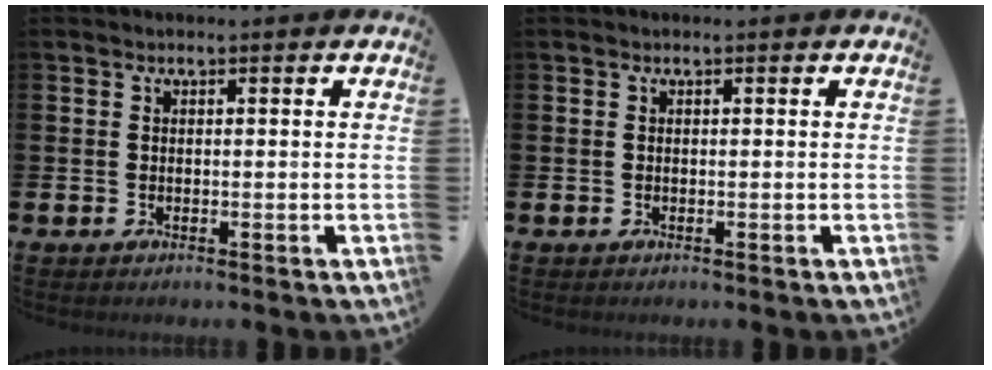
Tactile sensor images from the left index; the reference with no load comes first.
{"total": 0.0}